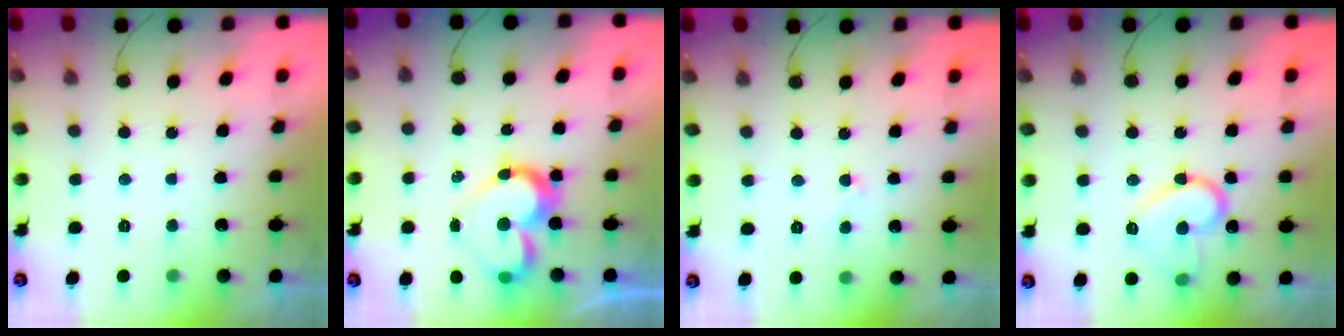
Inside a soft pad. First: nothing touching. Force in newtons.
{"total": 11.6, "press": 11.5, "slide": 1.2}
{"total": 2.9, "press": 2.9, "slide": 0.3}
{"total": 13.7, "press": 13.6, "slide": 1.4}